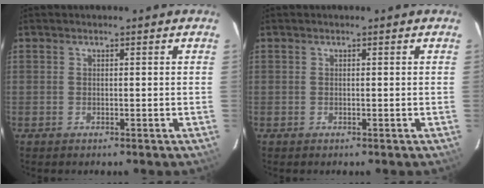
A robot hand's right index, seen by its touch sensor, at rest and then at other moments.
{"total": 0.0}